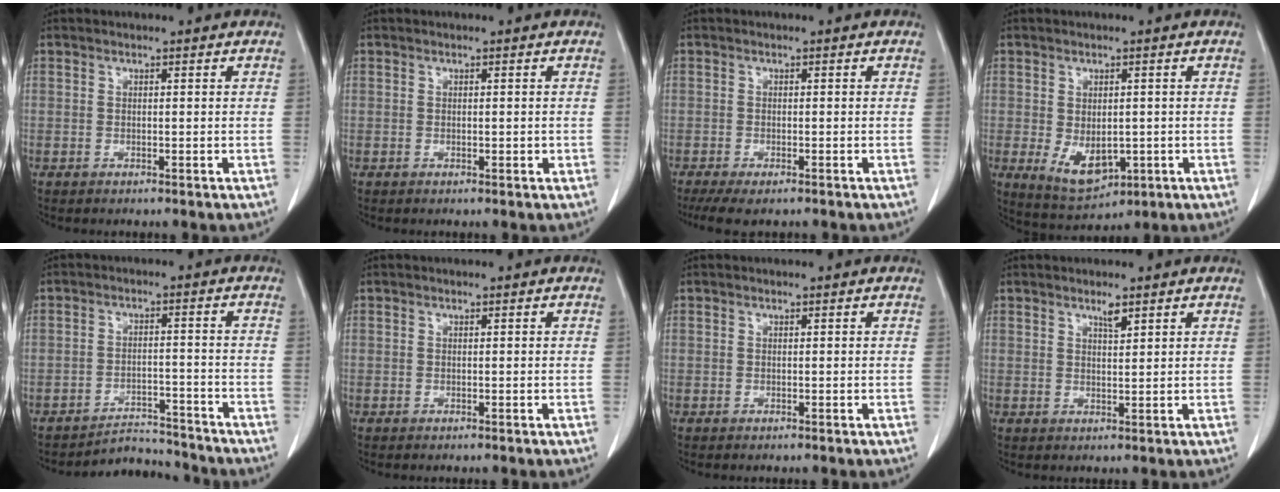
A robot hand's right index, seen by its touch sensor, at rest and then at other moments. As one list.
[{"total": 0.7, "force": [-0.1, 0.3, 0.6], "torque": [-0.010, 0.000, 0.001]}, {"total": 6.0, "force": [-4.6, 1.6, 3.5], "torque": [-0.053, -0.013, -0.071]}, {"total": 7.2, "force": [-1.5, 4.2, 5.7], "torque": [-0.098, -0.013, -0.003]}, {"total": 5.7, "force": [-5.6, 0.9, -1.0], "torque": [0.017, 0.018, -0.086]}, {"total": 0.0}, {"total": 0.0}, {"total": 1.7, "force": [1.3, 0.2, 1.1], "torque": [-0.024, -0.002, 0.025]}]